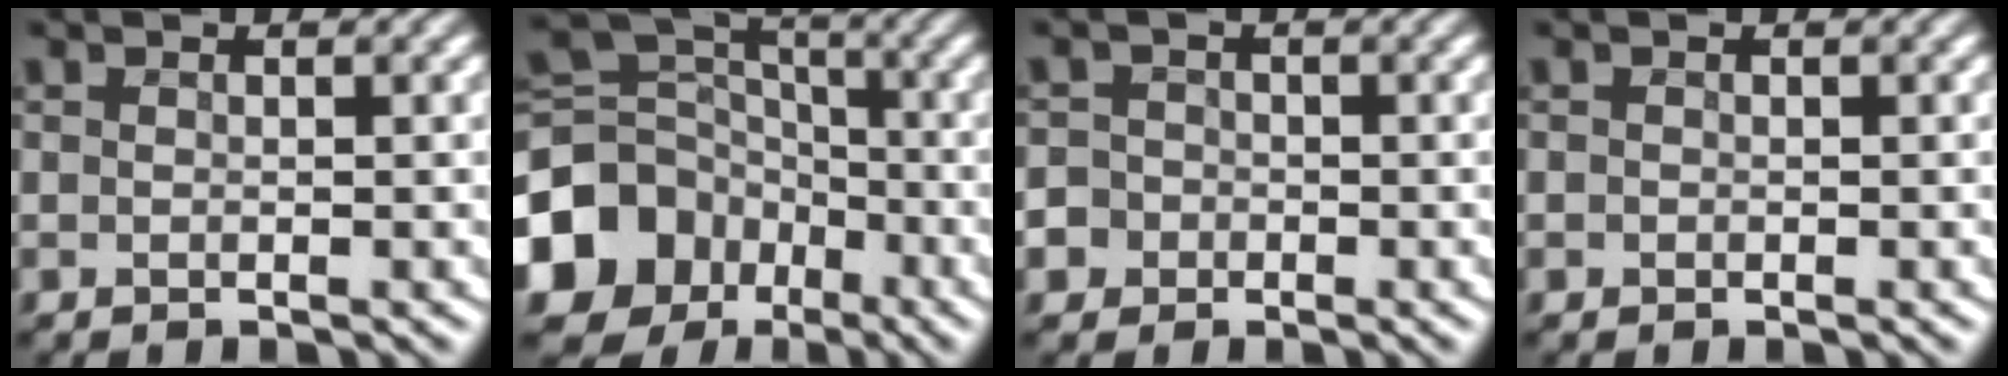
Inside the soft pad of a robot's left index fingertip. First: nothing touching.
{"total": 11.6, "force": [-5.4, 9.3, 4.3], "torque": [-0.125, -0.001, -0.115]}
{"total": 3.9, "force": [-1.9, 3.4, 0.6], "torque": [0.003, 0.003, -0.051]}
{"total": 0.0}